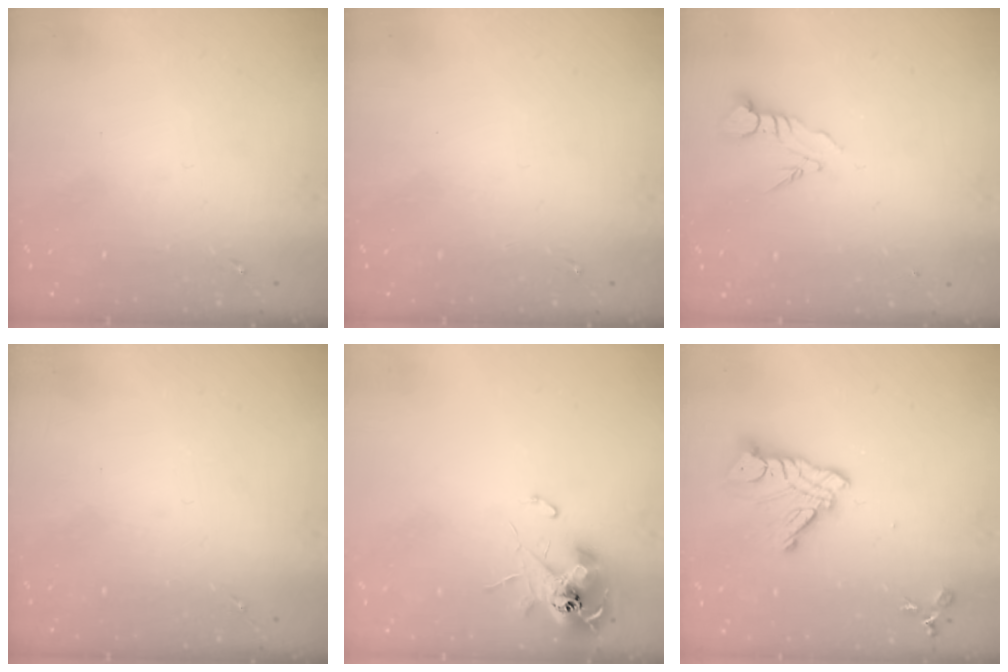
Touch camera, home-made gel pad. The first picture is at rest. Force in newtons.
{"total": 0.0}
{"total": 3.8, "press": 3.8, "slide": 0.2}
{"total": 0.0}
{"total": 11.2, "press": 11.2, "slide": 0.8}
{"total": 12.8, "press": 12.7, "slide": 1.0}